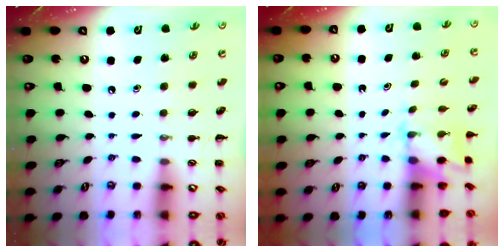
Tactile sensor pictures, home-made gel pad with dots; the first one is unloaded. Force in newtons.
{"total": 2.2, "press": 2.1, "slide": 0.6}